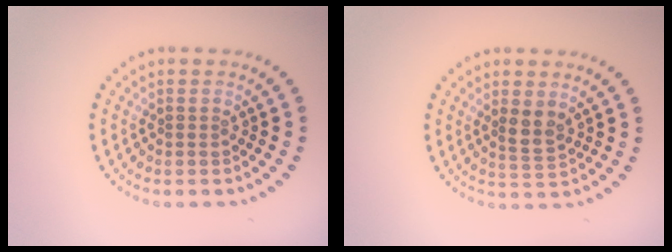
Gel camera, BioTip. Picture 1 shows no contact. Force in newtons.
{"total": 1.9, "press": 1.8, "slide": 0.8}